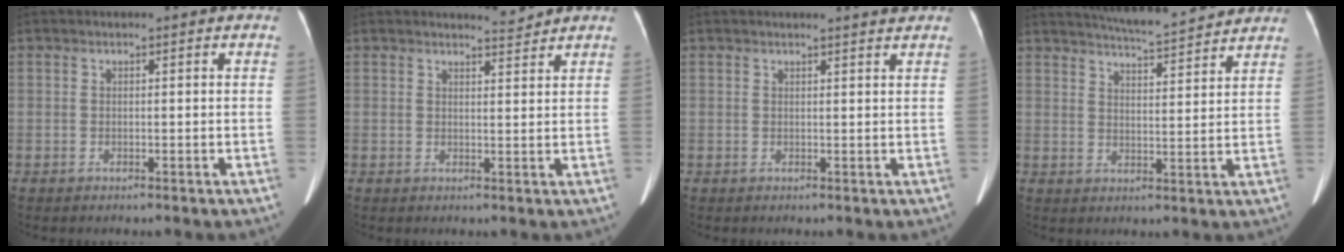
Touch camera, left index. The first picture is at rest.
{"total": 2.1, "force": [2.1, -0.4, -0.2], "torque": [-0.006, -0.017, 0.033]}
{"total": 2.2, "force": [2.0, -0.5, 0.6], "torque": [-0.010, -0.010, 0.021]}
{"total": 12.4, "force": [11.5, 0.8, 4.3], "torque": [-0.073, 0.009, 0.156]}